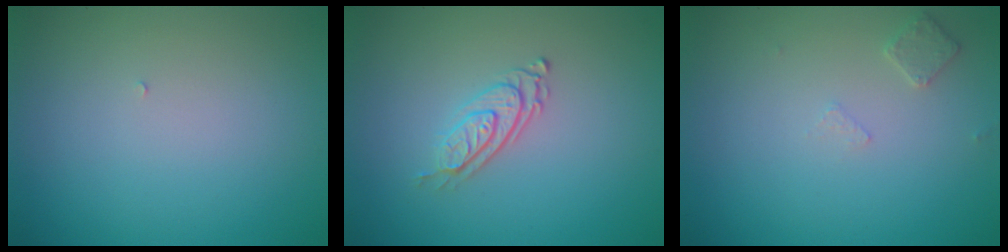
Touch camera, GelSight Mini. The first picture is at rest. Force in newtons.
{"total": 2.8, "press": 2.0, "slide": 2.0}
{"total": 1.2, "press": 1.1, "slide": 0.3}